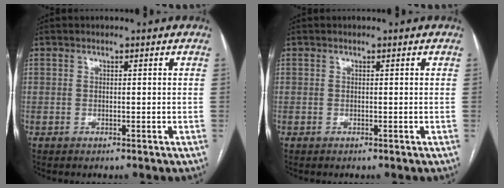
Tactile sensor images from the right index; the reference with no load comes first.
{"total": 0.0}